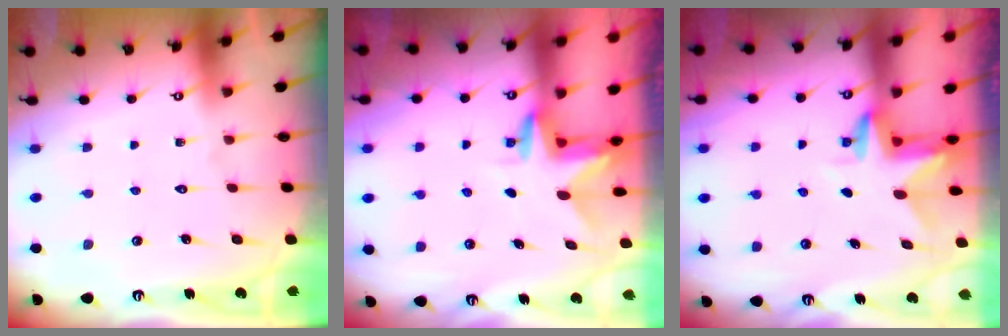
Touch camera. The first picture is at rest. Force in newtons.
{"total": 3.2, "press": 3.2, "slide": 0.2}
{"total": 2.9, "press": 2.9, "slide": 0.2}